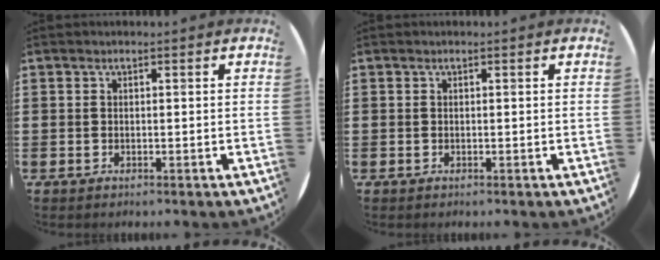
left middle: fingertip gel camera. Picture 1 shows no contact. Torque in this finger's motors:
{"motor_torque": [-0.03, 0.01, 0.01, -0.01]}